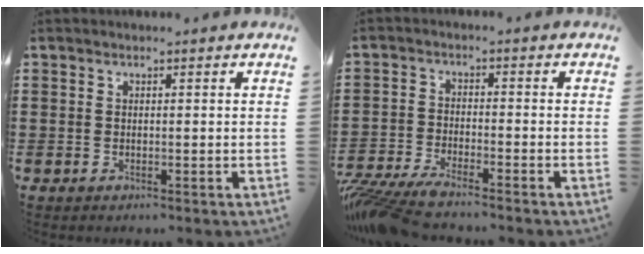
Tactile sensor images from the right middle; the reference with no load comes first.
{"total": 5.2, "force": [-4.9, 0.4, 1.8], "torque": [-0.055, -0.013, -0.101]}